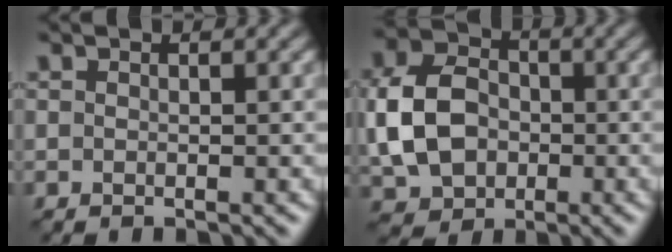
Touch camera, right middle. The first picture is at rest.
{"total": 7.4, "force": [-0.6, 5.7, 4.6], "torque": [-0.103, 0.009, -0.022]}